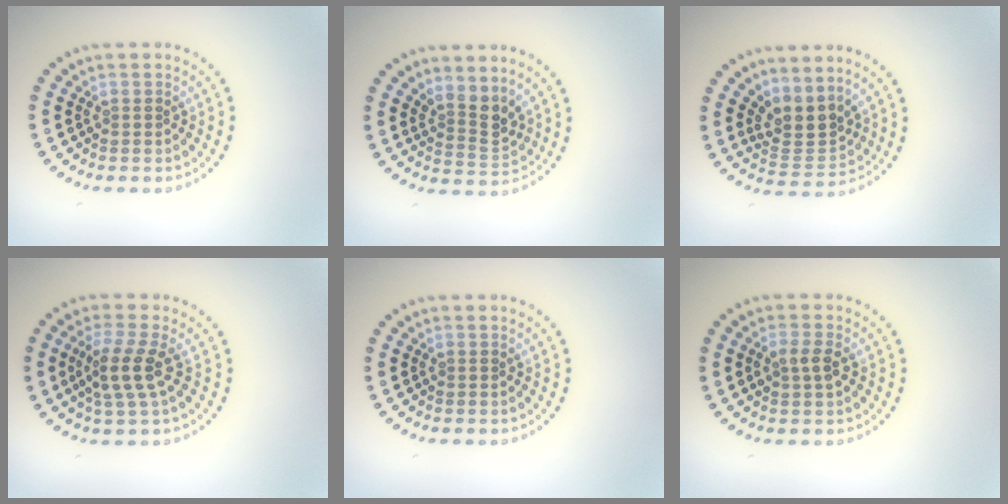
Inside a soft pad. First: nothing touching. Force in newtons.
{"total": 2.8, "press": 2.1, "slide": 1.9}
{"total": 3.3, "press": 2.5, "slide": 2.2}
{"total": 3.3, "press": 2.8, "slide": 1.6}
{"total": 0.0}
{"total": 1.8, "press": 1.7, "slide": 0.2}